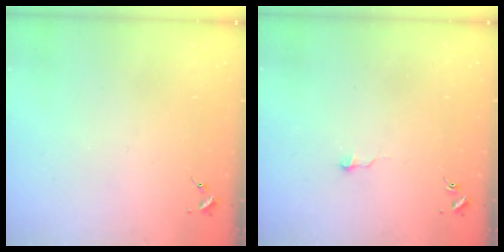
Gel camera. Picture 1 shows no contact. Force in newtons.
{"total": 3.5, "press": 3.5, "slide": 0.3}